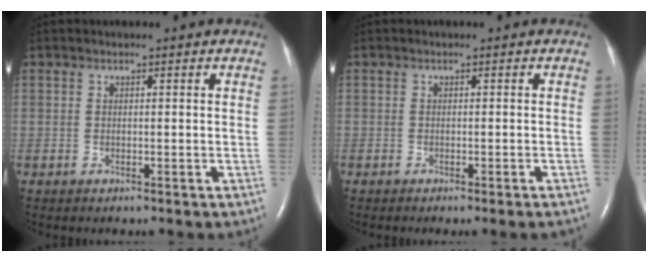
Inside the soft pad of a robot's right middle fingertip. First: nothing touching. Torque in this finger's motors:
{"motor_torque": [0.30, -0.26, 0.00, 0.04]}